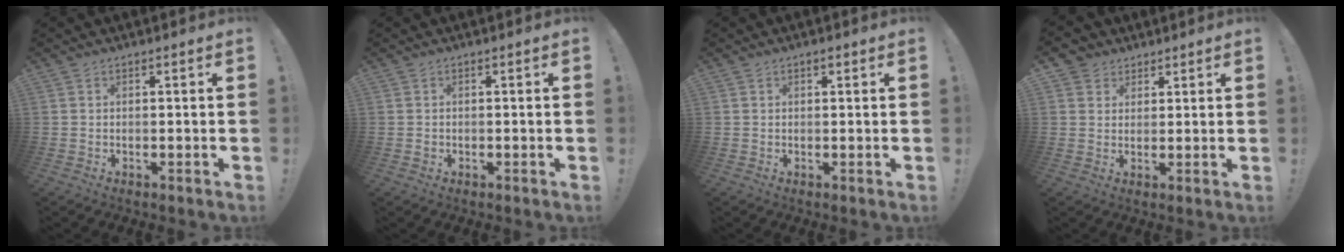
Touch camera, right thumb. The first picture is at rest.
{"total": 0.7, "force": [-0.2, 0.7, 0.2], "torque": [-0.004, 0.002, -0.004]}
{"total": 0.7, "force": [0.5, 0.3, 0.5], "torque": [-0.002, -0.003, 0.007]}
{"total": 4.4, "force": [2.8, 3.4, 0.3], "torque": [-0.007, -0.013, 0.055]}